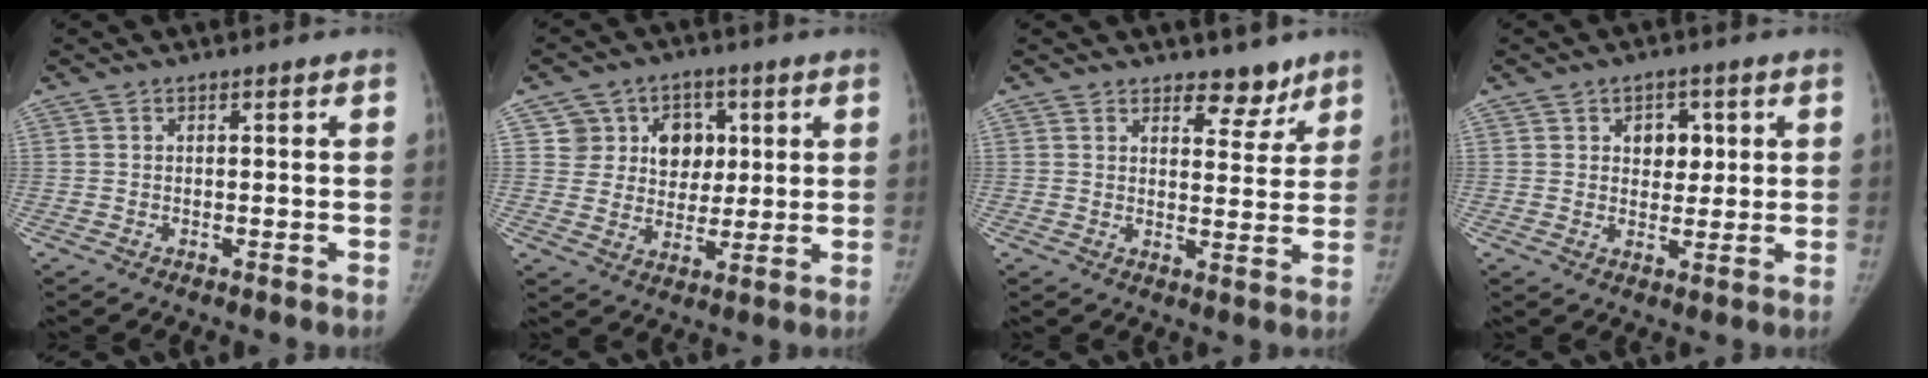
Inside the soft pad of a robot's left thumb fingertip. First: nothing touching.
{"total": 9.9, "force": [3.2, 8.9, 3.0], "torque": [0.007, -0.001, 0.051]}
{"total": 5.7, "force": [4.3, 3.1, 2.0], "torque": [0.009, -0.029, 0.062]}
{"total": 5.6, "force": [1.7, 4.2, 3.3], "torque": [-0.011, -0.006, 0.023]}